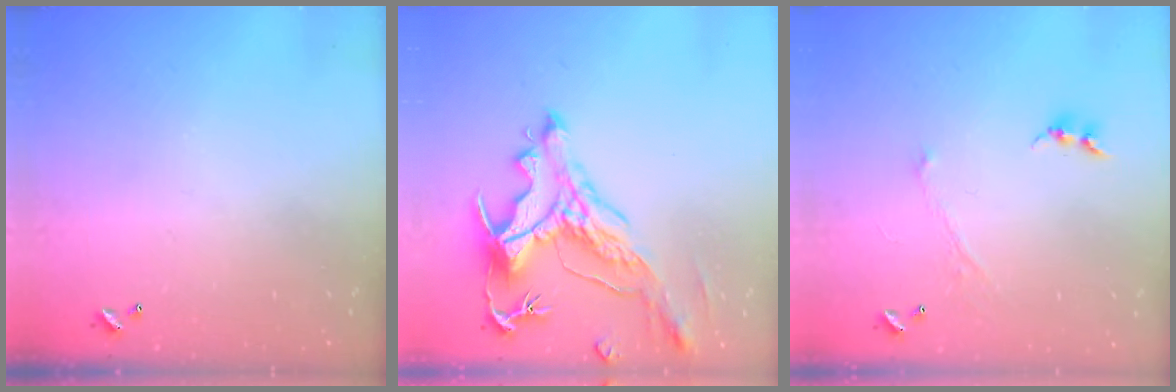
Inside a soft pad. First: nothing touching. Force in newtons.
{"total": 2.9, "press": 2.6, "slide": 1.5}
{"total": 1.0, "press": 0.9, "slide": 0.4}